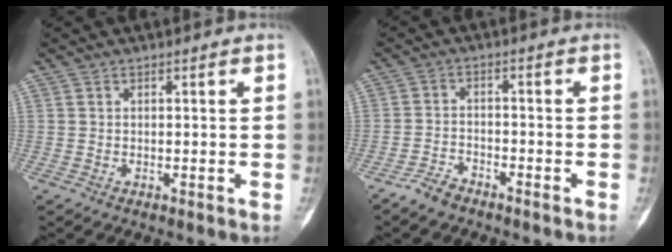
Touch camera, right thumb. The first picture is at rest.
{"total": 3.6, "force": [-3.2, 1.3, 1.3], "torque": [-0.027, 0.018, -0.063]}